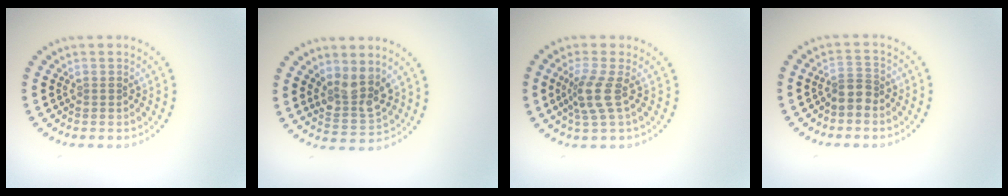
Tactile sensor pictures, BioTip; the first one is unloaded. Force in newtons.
{"total": 3.3, "press": 3.0, "slide": 1.4}
{"total": 2.7, "press": 2.1, "slide": 1.8}
{"total": 2.0, "press": 1.7, "slide": 1.1}